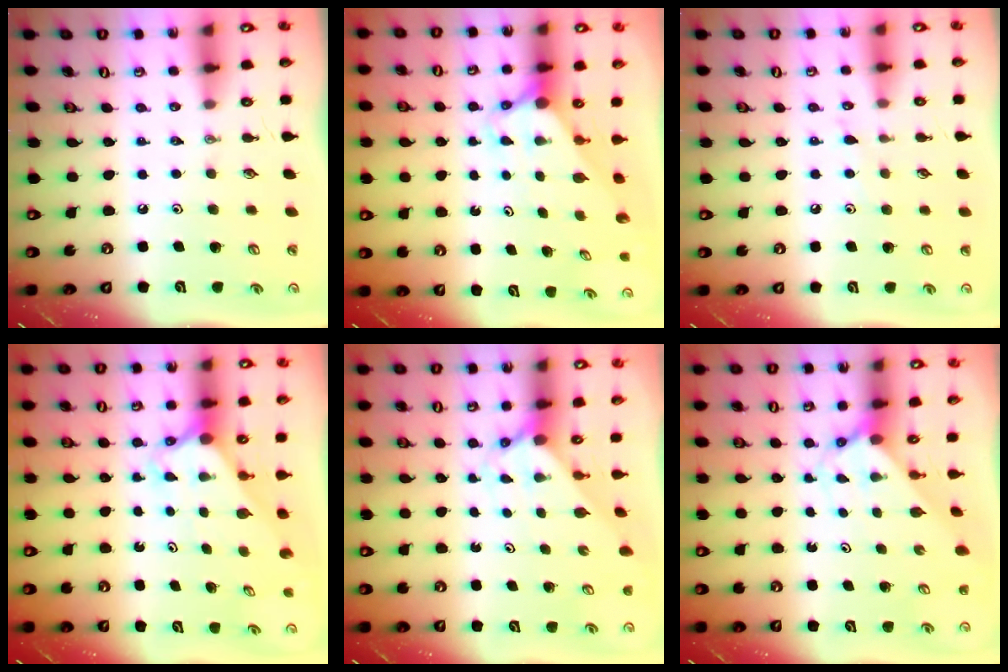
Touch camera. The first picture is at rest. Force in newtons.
{"total": 2.6, "press": 2.6, "slide": 0.1}
{"total": 5.2, "press": 5.2, "slide": 0.6}
{"total": 2.6, "press": 2.6, "slide": 0.2}
{"total": 2.0, "press": 2.0, "slide": 0.2}
{"total": 2.3, "press": 2.3, "slide": 0.2}